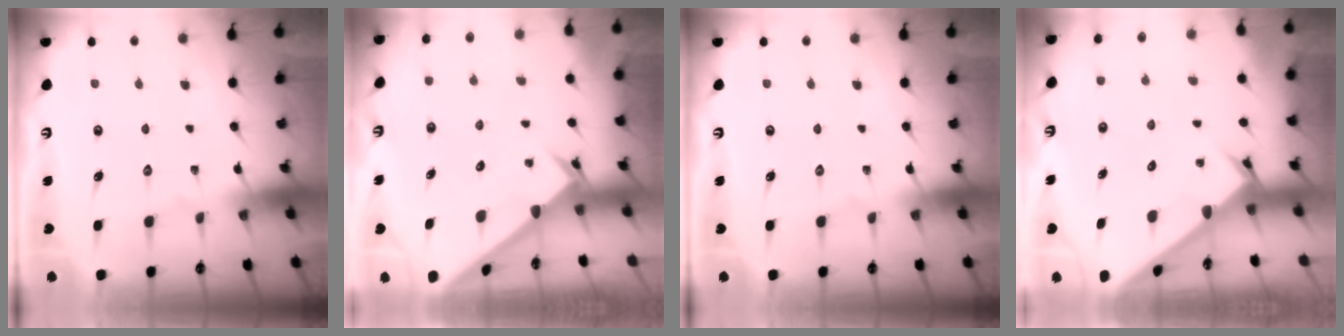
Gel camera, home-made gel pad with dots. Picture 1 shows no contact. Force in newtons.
{"total": 2.6, "press": 2.6, "slide": 0.2}
{"total": 0.0}
{"total": 2.6, "press": 2.6, "slide": 0.3}